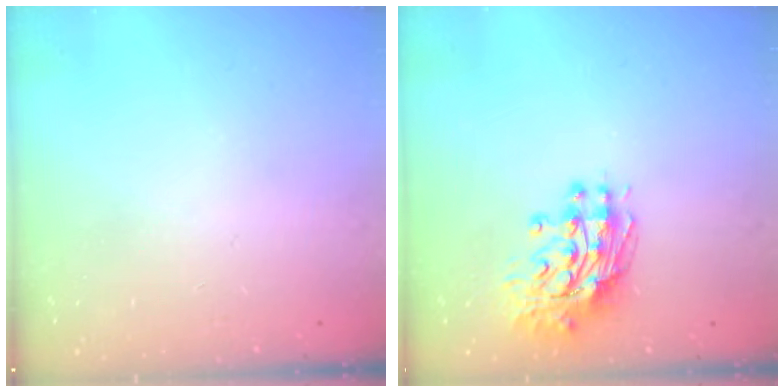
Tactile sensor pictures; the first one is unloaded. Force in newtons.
{"total": 11.5, "press": 11.4, "slide": 1.2}